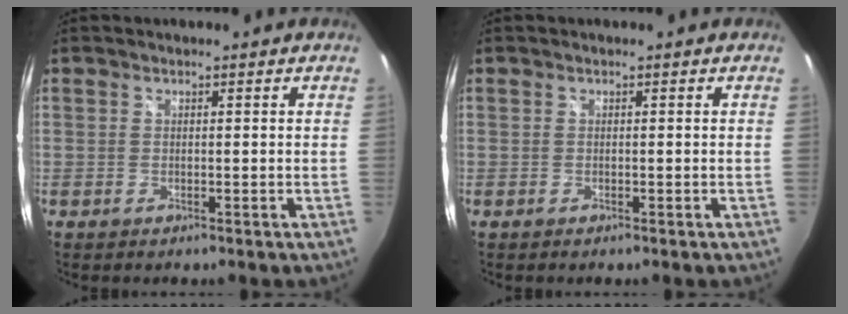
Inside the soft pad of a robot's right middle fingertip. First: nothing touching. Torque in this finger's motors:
{"motor_torque": [0.04, -0.02, -0.02, 0.01]}